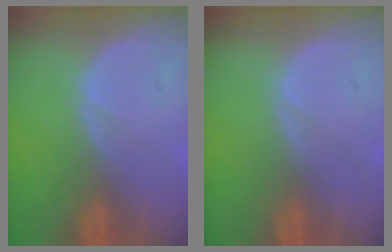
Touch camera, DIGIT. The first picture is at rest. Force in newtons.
{"total": 0.0}